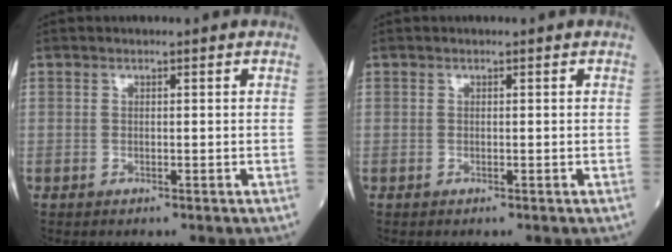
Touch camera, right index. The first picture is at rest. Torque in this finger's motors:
{"motor_torque": [0.04, -0.03, -0.01, -0.01]}